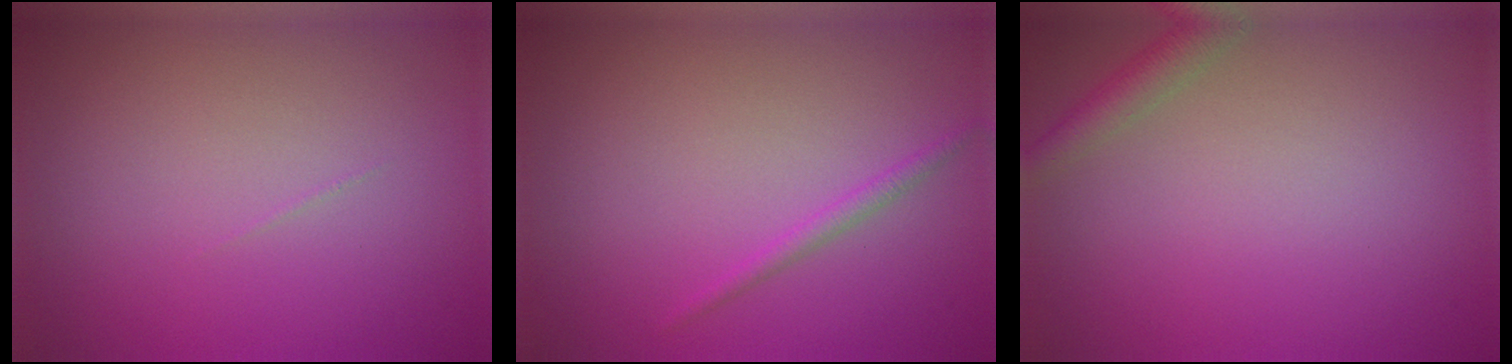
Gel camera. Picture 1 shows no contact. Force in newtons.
{"total": 1.0, "press": 1.0, "slide": 0.1}
{"total": 2.1, "press": 2.1, "slide": 0.1}